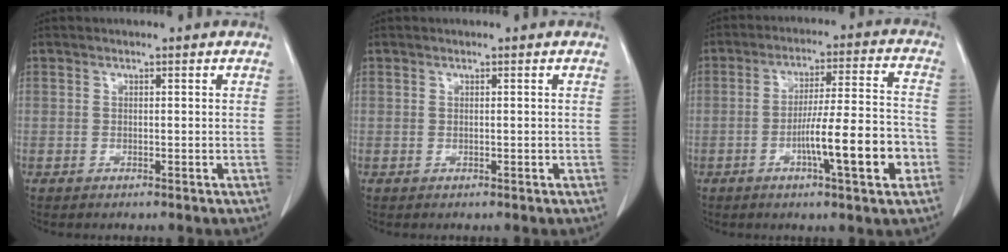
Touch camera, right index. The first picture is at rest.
{"total": 0.0}
{"total": 12.3, "force": [-4.3, 0.7, 11.5], "torque": [-0.183, 0.003, -0.068]}